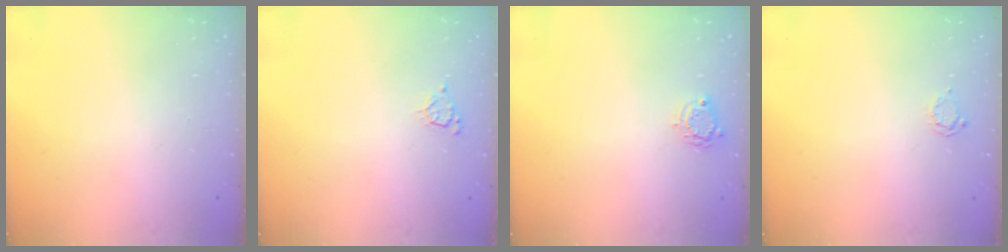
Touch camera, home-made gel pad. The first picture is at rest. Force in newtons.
{"total": 3.9, "press": 3.8, "slide": 0.4}
{"total": 3.9, "press": 3.9, "slide": 0.4}
{"total": 2.8, "press": 2.8, "slide": 0.3}